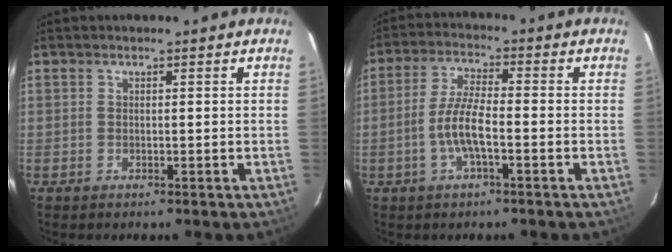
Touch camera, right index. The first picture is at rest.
{"total": 6.7, "force": [-2.3, 1.3, 6.1], "torque": [-0.126, 0.005, -0.045]}